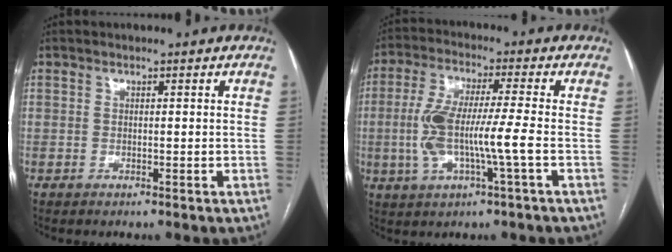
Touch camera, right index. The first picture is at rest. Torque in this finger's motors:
{"motor_torque": [0.51, -0.12, 0.33, 0.21]}